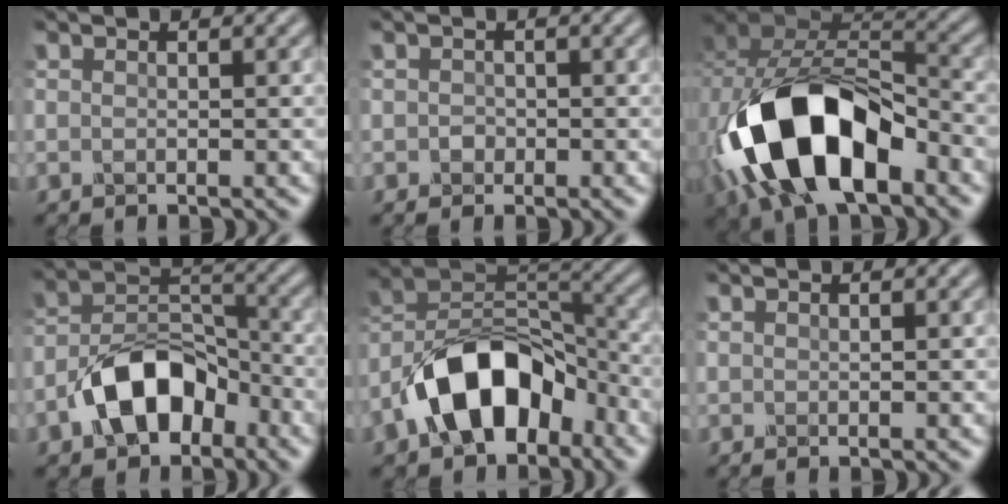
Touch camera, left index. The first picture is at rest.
{"total": 0.7, "force": [-0.1, 0.7, -0.2], "torque": [0.003, 0.004, -0.007]}
{"total": 14.0, "force": [-4.9, 8.3, 10.1], "torque": [-0.191, -0.002, -0.084]}
{"total": 7.0, "force": [-3.8, 4.3, 4.1], "torque": [-0.067, 0.014, -0.078]}
{"total": 9.8, "force": [-5.2, 6.0, 5.7], "torque": [-0.095, 0.019, -0.106]}
{"total": 0.0}